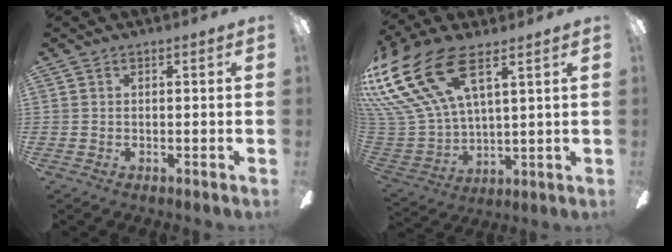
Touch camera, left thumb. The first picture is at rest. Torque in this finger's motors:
{"motor_torque": [2.65, 2.36, 1.61, -1.16, 0.35]}